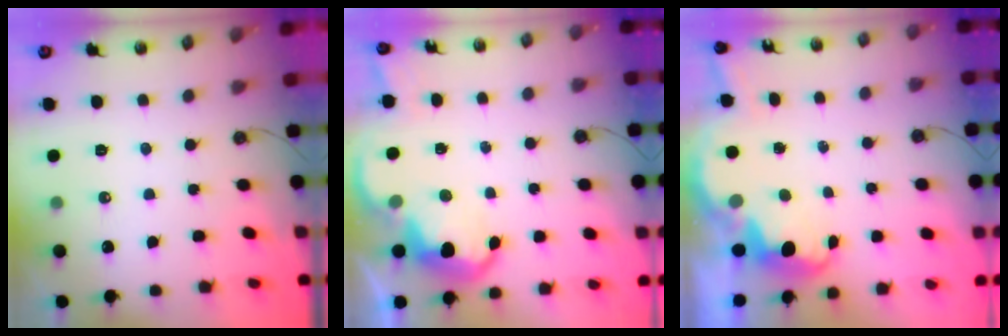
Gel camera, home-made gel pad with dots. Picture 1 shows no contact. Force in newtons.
{"total": 5.9, "press": 5.9, "slide": 0.7}
{"total": 4.7, "press": 4.7, "slide": 0.5}